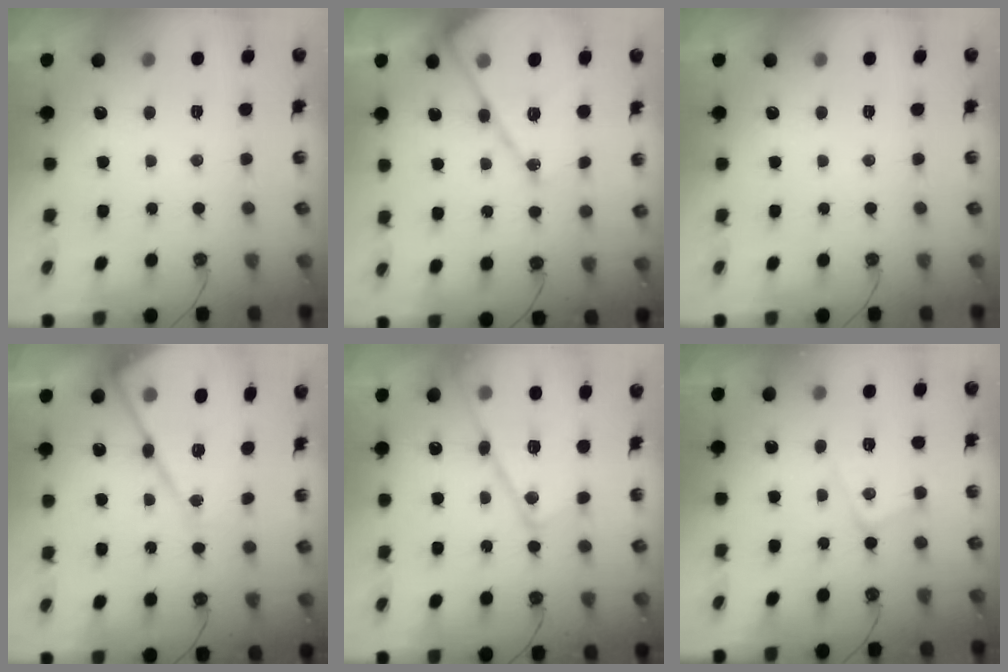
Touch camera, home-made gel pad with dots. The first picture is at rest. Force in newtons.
{"total": 16.6, "press": 16.6, "slide": 1.4}
{"total": 0.0}
{"total": 19.0, "press": 18.9, "slide": 1.7}
{"total": 19.6, "press": 19.5, "slide": 1.4}
{"total": 10.0, "press": 10.0, "slide": 0.7}